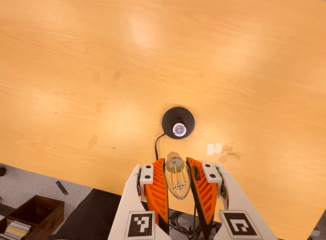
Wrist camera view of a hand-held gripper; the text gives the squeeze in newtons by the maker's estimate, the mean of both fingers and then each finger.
{"total": 19.7, "left": 21.6, "right": 17.8}